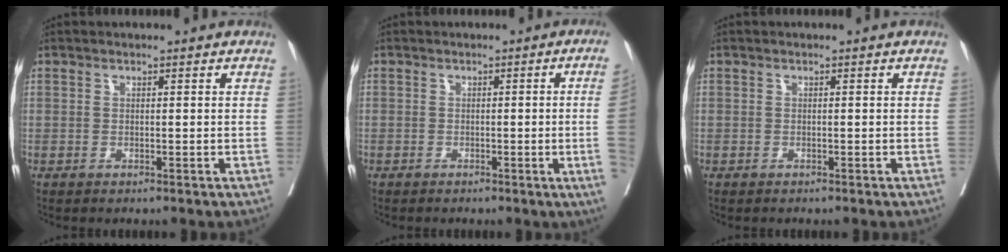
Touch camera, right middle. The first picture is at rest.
{"total": 5.3, "force": [-0.8, -1.9, 4.8], "torque": [-0.050, -0.011, -0.010]}
{"total": 0.0}